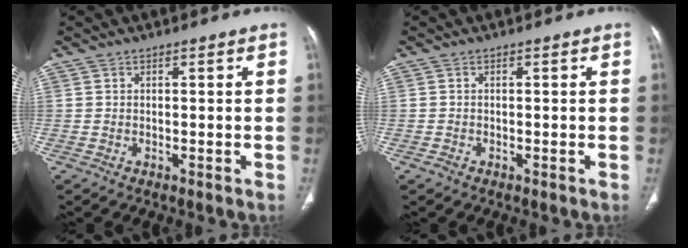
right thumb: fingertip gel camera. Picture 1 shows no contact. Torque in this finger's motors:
{"motor_torque": [-0.53, 0.39, -0.34, 0.15, 0.04]}